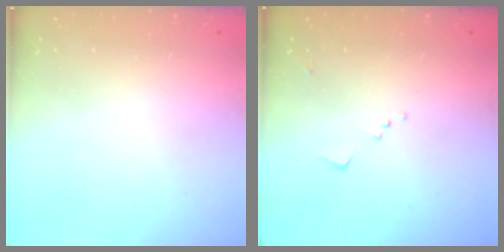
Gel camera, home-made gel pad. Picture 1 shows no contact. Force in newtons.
{"total": 6.8, "press": 6.7, "slide": 0.8}